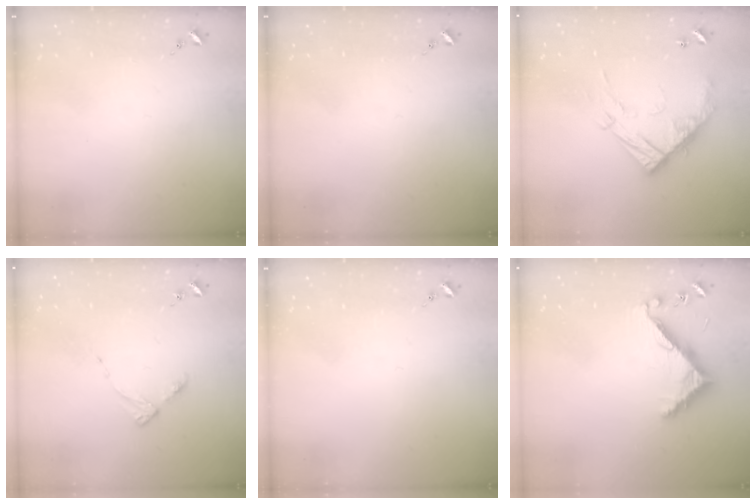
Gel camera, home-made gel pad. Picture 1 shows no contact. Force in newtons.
{"total": 0.0}
{"total": 16.5, "press": 16.5, "slide": 1.5}
{"total": 5.0, "press": 4.9, "slide": 0.6}
{"total": 0.0}
{"total": 8.0, "press": 7.9, "slide": 0.4}